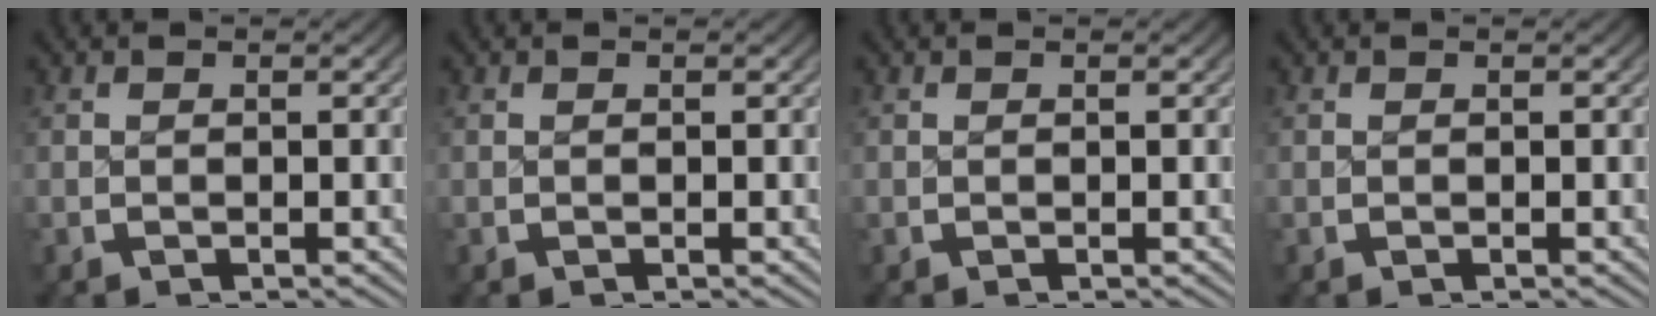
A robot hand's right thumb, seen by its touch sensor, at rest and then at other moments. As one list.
[{"total": 0.0}, {"total": 0.0}, {"total": 0.0}]